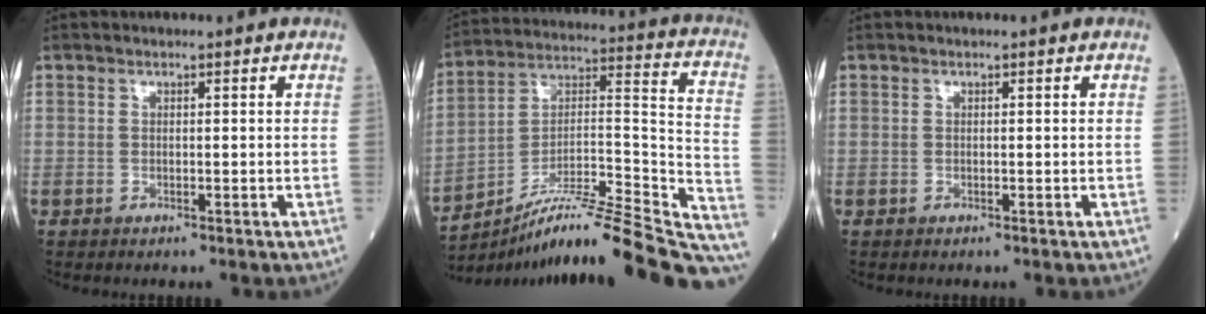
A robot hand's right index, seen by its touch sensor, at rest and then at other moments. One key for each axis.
{"total": 28.8, "fx": -25.4, "fy": 1.0, "fz": 13.6, "tx": -0.139, "ty": 0.010, "tz": -0.378}
{"total": 0.0}